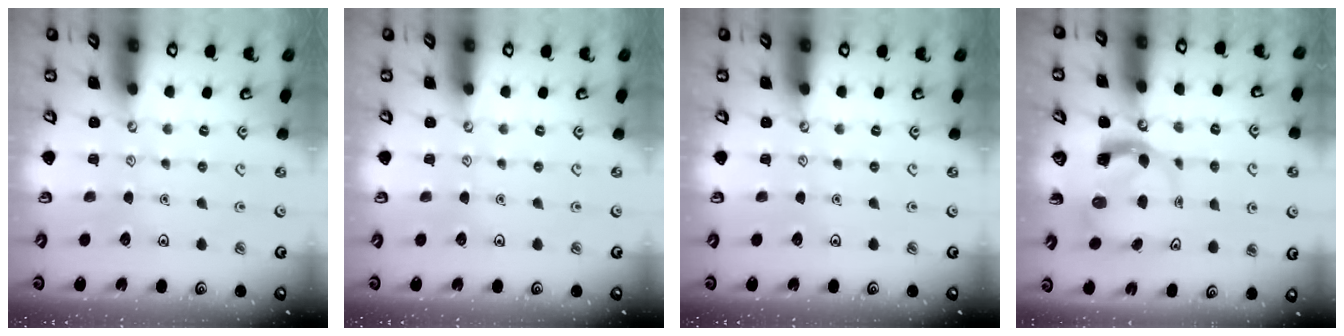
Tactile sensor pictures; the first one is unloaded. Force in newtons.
{"total": 0.0}
{"total": 0.0}
{"total": 3.8, "press": 3.7, "slide": 0.6}